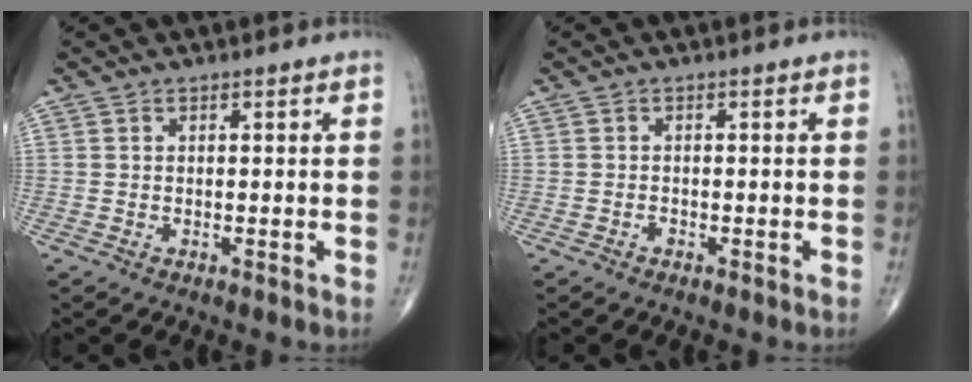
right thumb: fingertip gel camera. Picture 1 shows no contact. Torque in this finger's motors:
{"motor_torque": [0.02, -0.12, -0.03, -0.12, 0.02]}